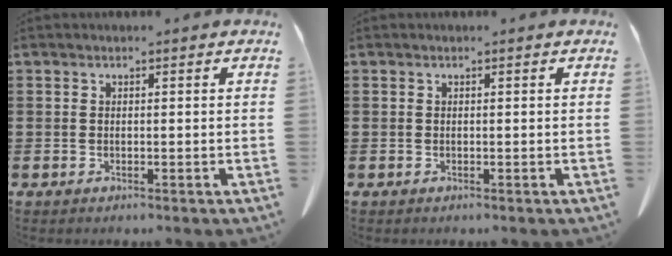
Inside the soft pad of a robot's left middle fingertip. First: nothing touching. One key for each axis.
{"total": 0.0}